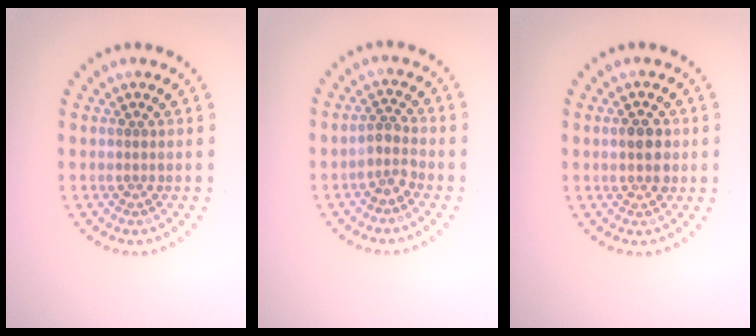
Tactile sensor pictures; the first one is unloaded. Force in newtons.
{"total": 1.9, "press": 1.5, "slide": 1.2}
{"total": 2.4, "press": 2.4, "slide": 0.2}